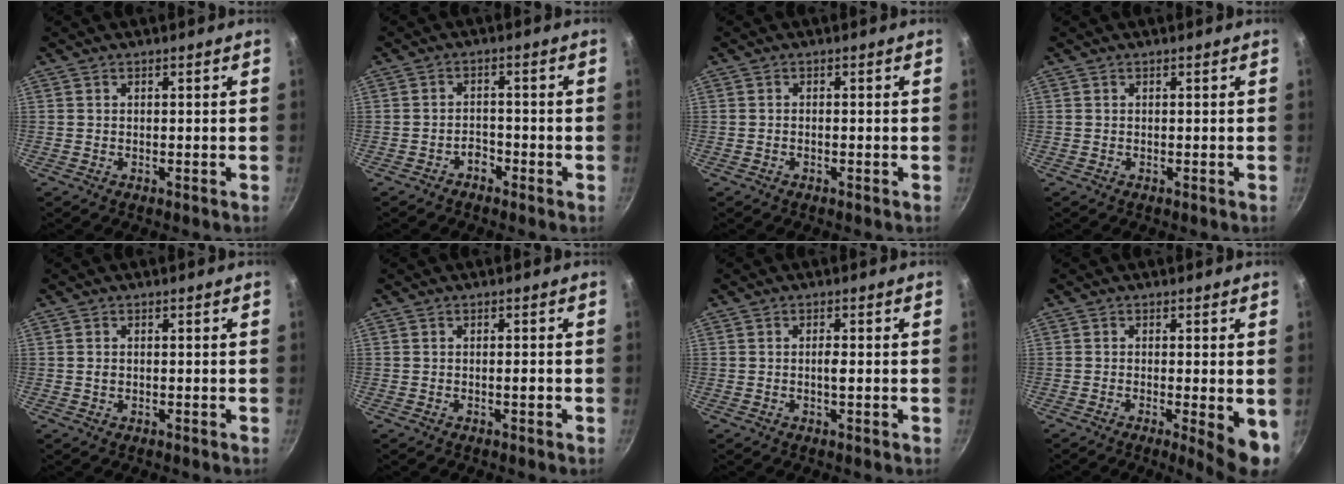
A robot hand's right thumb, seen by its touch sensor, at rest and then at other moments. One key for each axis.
{"total": 2.3, "fx": -1.7, "fy": 1.2, "fz": 0.8, "tx": -0.001, "ty": 0.023, "tz": -0.026}
{"total": 0.6, "fx": -0.3, "fy": 0.2, "fz": 0.4, "tx": -0.009, "ty": 0.005, "tz": -0.007}
{"total": 0.0}
{"total": 0.9, "fx": 0.0, "fy": 0.7, "fz": 0.6, "tx": -0.011, "ty": 0.001, "tz": 0.000}
{"total": 1.1, "fx": -0.4, "fy": 0.3, "fz": 1.0, "tx": -0.016, "ty": 0.003, "tz": -0.006}
{"total": 1.7, "fx": -0.2, "fy": 0.3, "fz": 1.6, "tx": -0.032, "ty": 0.002, "tz": -0.005}
{"total": 7.4, "fx": -1.5, "fy": 1.5, "fz": 7.1, "tx": -0.085, "ty": -0.009, "tz": -0.016}